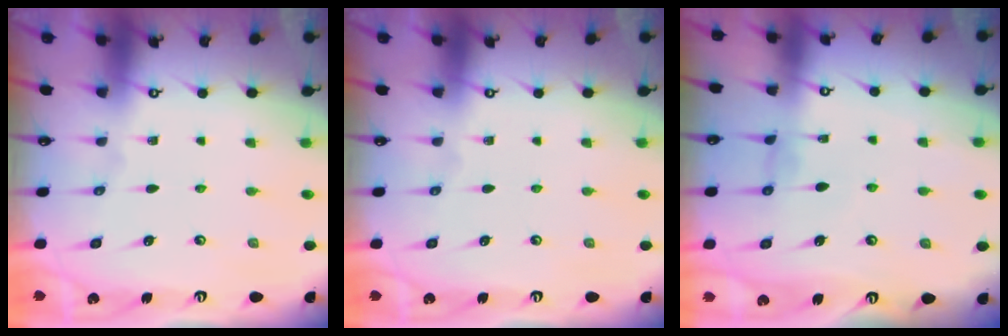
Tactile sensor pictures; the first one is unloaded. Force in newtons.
{"total": 0.0}
{"total": 0.6, "press": 0.4, "slide": 0.5}